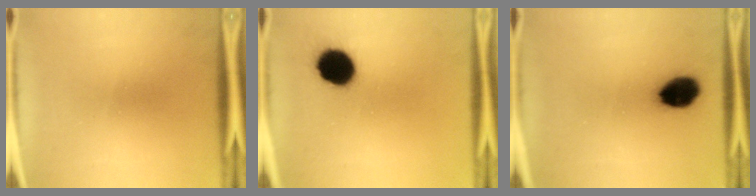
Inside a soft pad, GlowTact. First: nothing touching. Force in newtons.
{"total": 11.5}
{"total": 9.1}